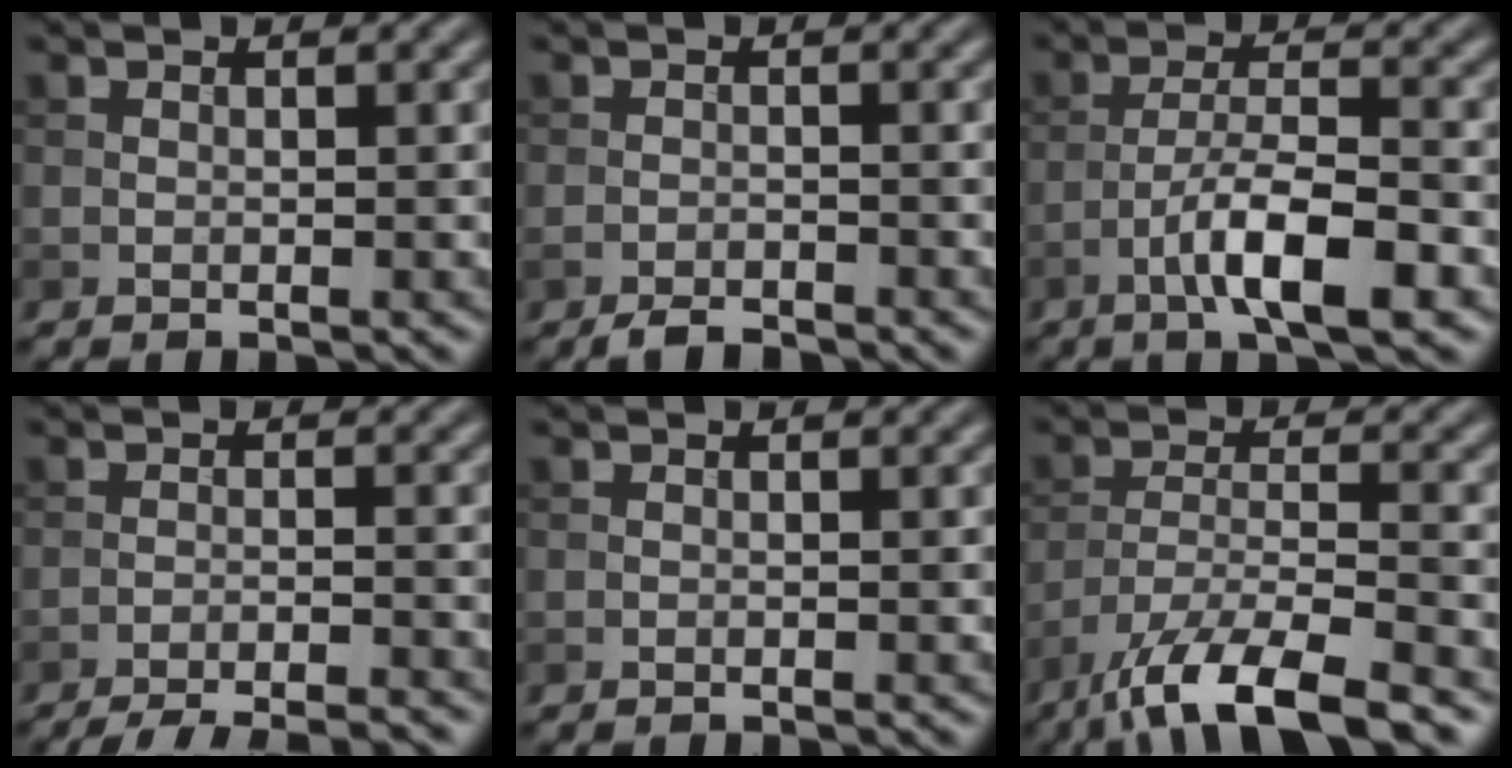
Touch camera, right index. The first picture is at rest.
{"total": 2.0, "force": [-1.8, 0.5, 0.8], "torque": [-0.012, 0.001, -0.035]}
{"total": 6.8, "force": [-3.4, 1.6, 5.6], "torque": [-0.097, 0.009, -0.061]}
{"total": 8.5, "force": [-7.7, 1.6, 3.2], "torque": [-0.038, -0.007, -0.109]}
{"total": 0.0}
{"total": 9.9, "force": [-7.3, 2.7, 6.2], "torque": [-0.110, -0.005, -0.134]}